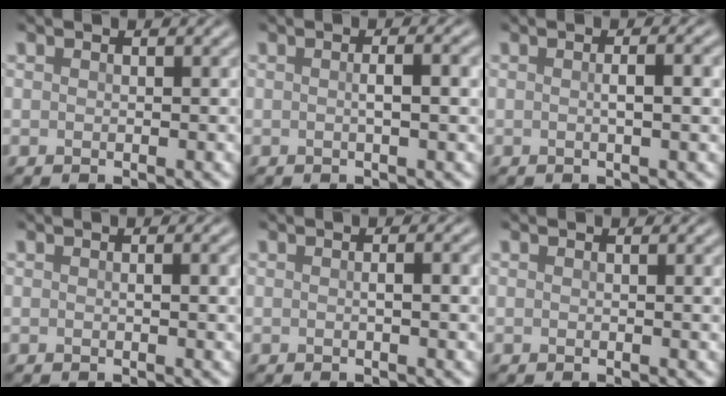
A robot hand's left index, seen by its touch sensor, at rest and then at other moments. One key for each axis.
{"total": 3.0, "fx": 0.1, "fy": 0.8, "fz": 2.8, "tx": -0.036, "ty": 0.005, "tz": -0.005}
{"total": 3.0, "fx": 0.1, "fy": 0.8, "fz": 2.9, "tx": -0.037, "ty": 0.005, "tz": -0.003}
{"total": 1.9, "fx": 0.2, "fy": 0.4, "fz": 1.9, "tx": -0.023, "ty": 0.002, "tz": 0.000}
{"total": 2.3, "fx": 0.1, "fy": 0.5, "fz": 2.2, "tx": -0.032, "ty": 0.003, "tz": -0.001}
{"total": 1.0, "fx": 0.2, "fy": 0.2, "fz": 0.9, "tx": -0.008, "ty": 0.001, "tz": 0.000}